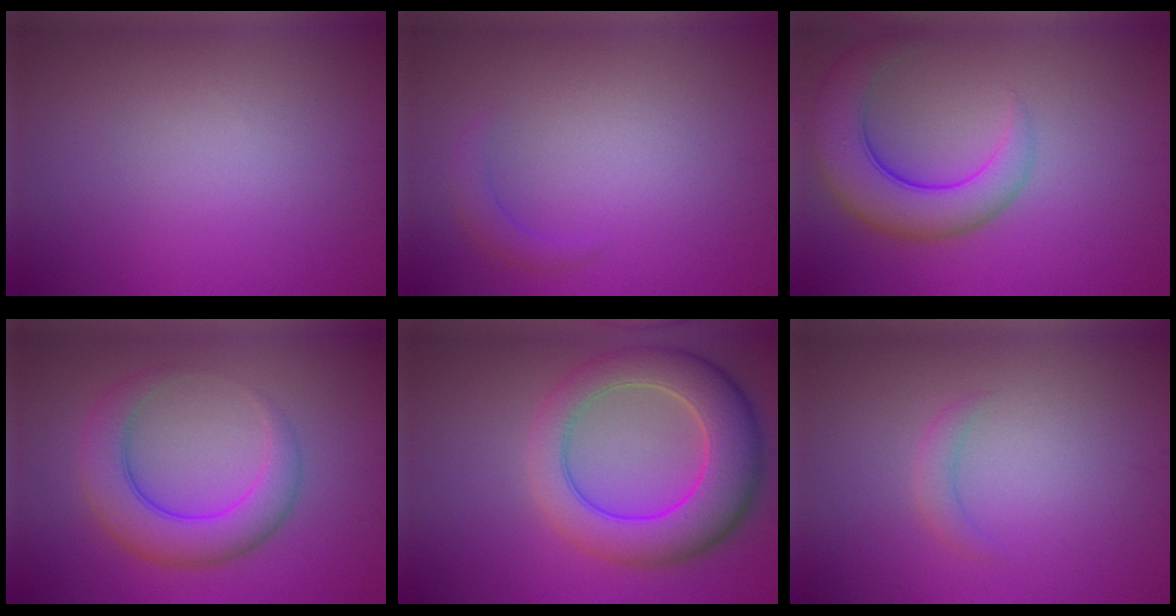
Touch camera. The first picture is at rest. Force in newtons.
{"total": 1.4, "press": 1.4, "slide": 0.0}
{"total": 6.5, "press": 6.5, "slide": 0.5}
{"total": 5.4, "press": 5.4, "slide": 0.2}
{"total": 8.3, "press": 8.3, "slide": 0.4}
{"total": 1.2, "press": 1.2, "slide": 0.1}